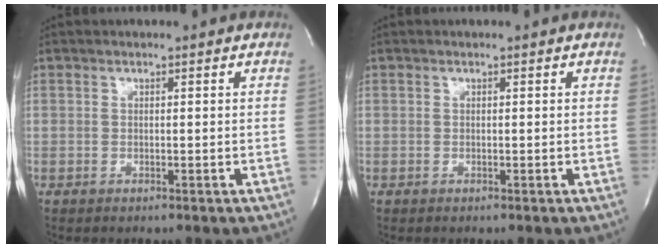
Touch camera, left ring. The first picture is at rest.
{"total": 0.0}